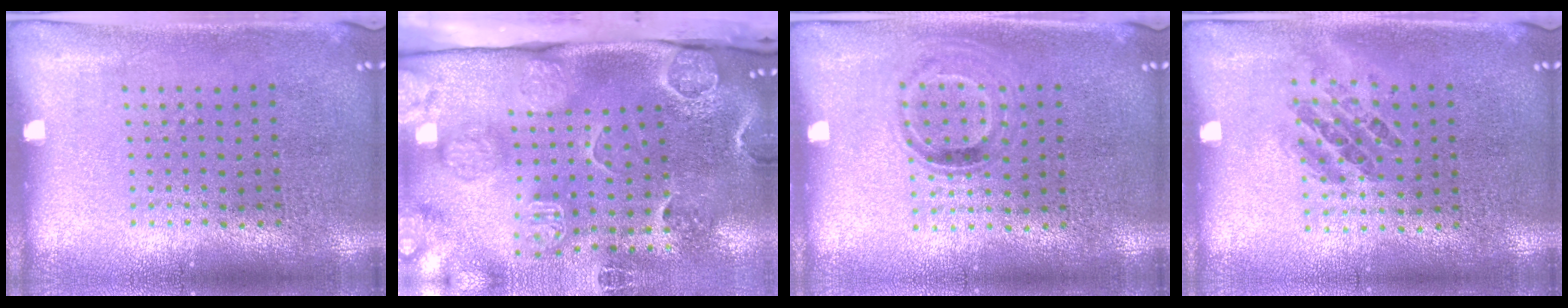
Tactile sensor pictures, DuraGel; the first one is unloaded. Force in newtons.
{"total": 4.6, "press": 3.4, "slide": 3.1}
{"total": 1.0, "press": 0.8, "slide": 0.6}
{"total": 0.8, "press": 0.7, "slide": 0.4}